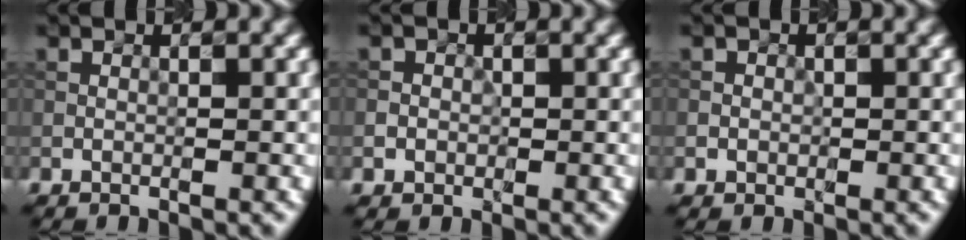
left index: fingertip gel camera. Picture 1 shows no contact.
{"total": 1.4, "force": [-0.2, 1.3, 0.3], "torque": [0.008, 0.008, -0.008]}
{"total": 0.9, "force": [-0.1, 0.9, 0.1], "torque": [0.010, 0.001, -0.004]}